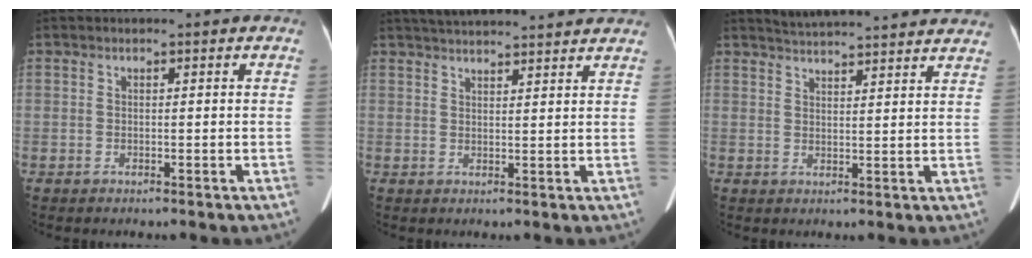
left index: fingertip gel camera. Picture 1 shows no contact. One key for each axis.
{"total": 14.6, "fx": 13.6, "fy": 0.8, "fz": 5.2, "tx": -0.090, "ty": 0.037, "tz": 0.185}
{"total": 16.5, "fx": 15.6, "fy": 1.2, "fz": 5.2, "tx": -0.082, "ty": 0.017, "tz": 0.201}